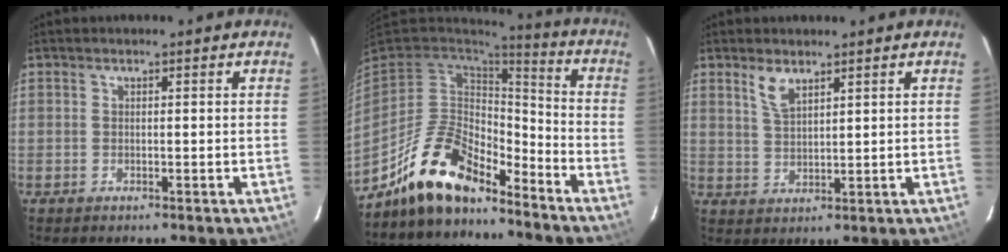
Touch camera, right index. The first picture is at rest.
{"total": 15.7, "force": [-11.9, 6.4, 8.0], "torque": [-0.179, 0.002, -0.212]}
{"total": 4.0, "force": [2.8, 1.5, 2.5], "torque": [-0.050, -0.002, 0.057]}